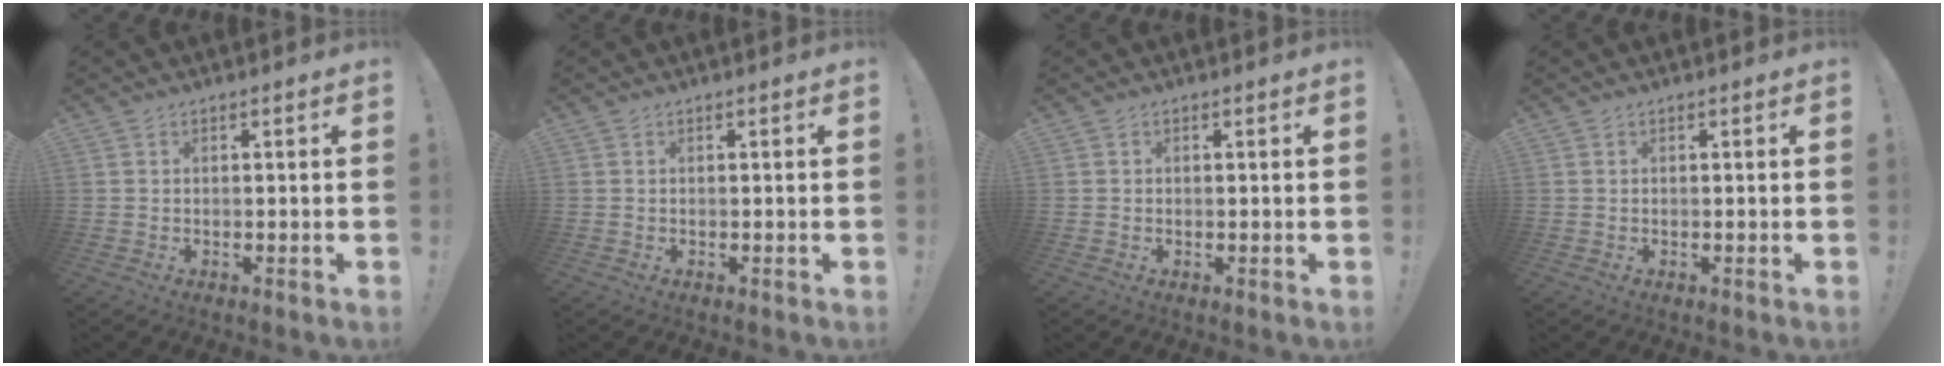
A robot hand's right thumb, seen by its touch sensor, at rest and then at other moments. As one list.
[{"total": 0.0}, {"total": 0.0}, {"total": 0.0}]